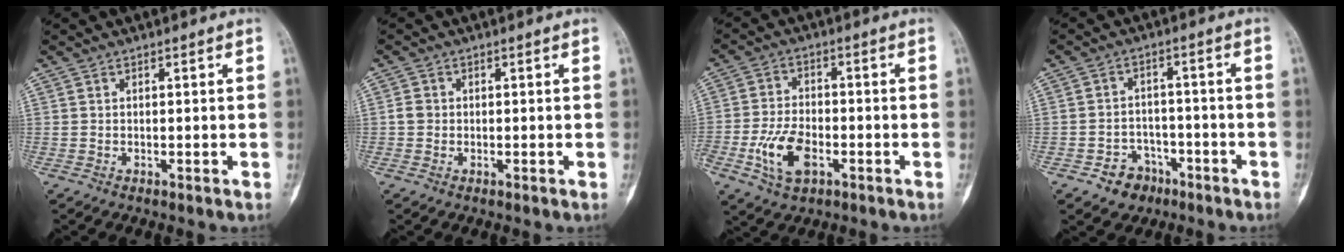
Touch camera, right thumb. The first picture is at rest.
{"total": 2.0, "force": [0.0, 1.8, 0.8], "torque": [-0.008, 0.006, 0.000]}
{"total": 9.1, "force": [-3.4, 5.2, 6.7], "torque": [-0.132, 0.012, -0.061]}
{"total": 6.0, "force": [-3.5, 4.7, 1.5], "torque": [0.008, 0.032, -0.049]}